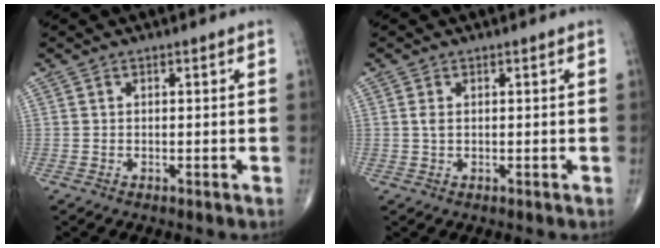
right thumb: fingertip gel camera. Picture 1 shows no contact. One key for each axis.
{"total": 1.3, "fx": 0.2, "fy": 0.7, "fz": 1.0, "tx": -0.023, "ty": 0.003, "tz": 0.007}